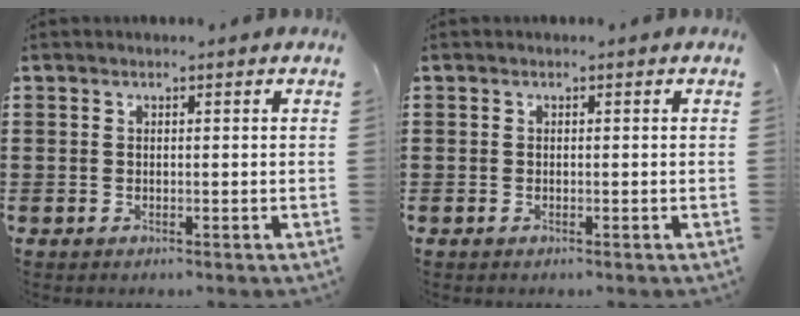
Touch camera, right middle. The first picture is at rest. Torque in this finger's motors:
{"motor_torque": [0.14, -0.08, 0.02, 0.01]}